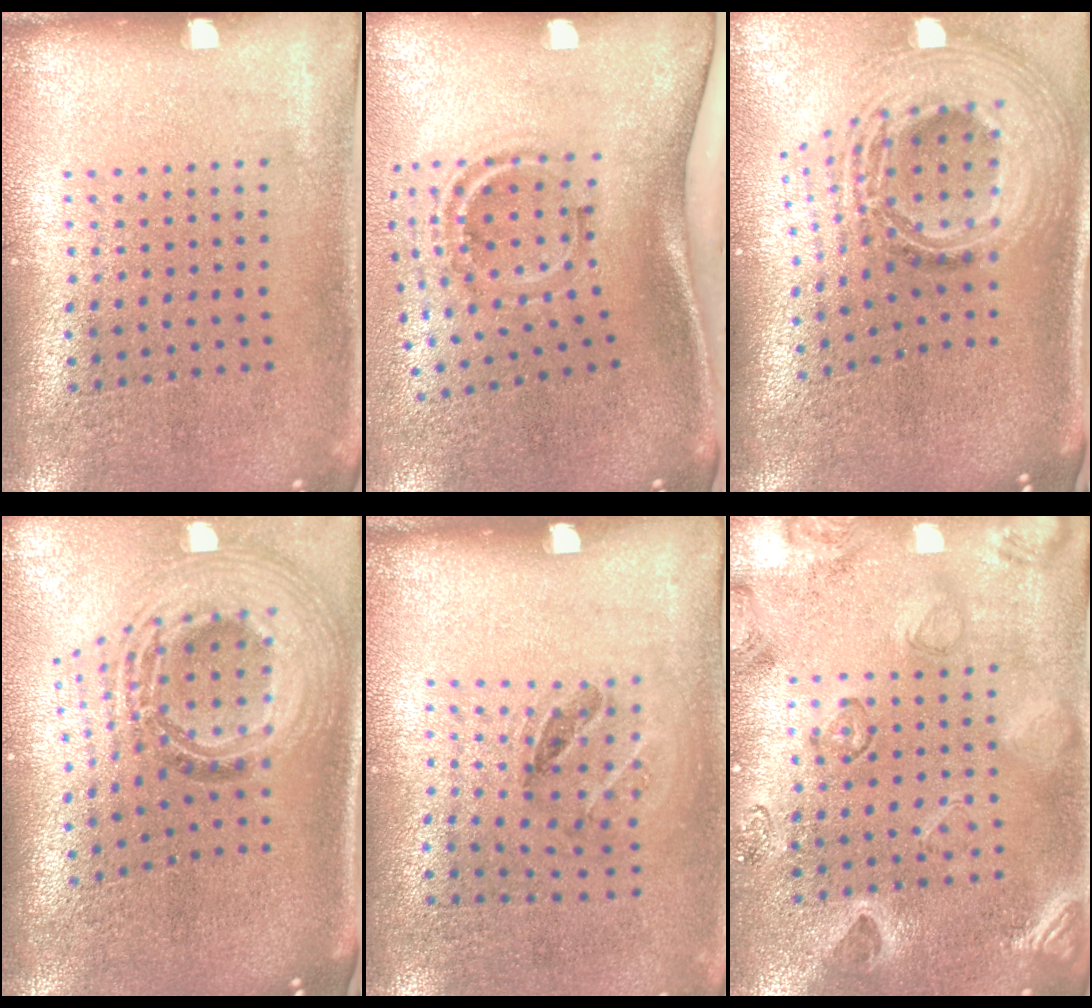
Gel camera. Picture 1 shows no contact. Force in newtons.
{"total": 1.9, "press": 1.2, "slide": 1.5}
{"total": 3.1, "press": 2.1, "slide": 2.2}
{"total": 2.2, "press": 1.6, "slide": 1.4}
{"total": 1.2, "press": 0.8, "slide": 0.9}
{"total": 2.3, "press": 2.0, "slide": 1.1}